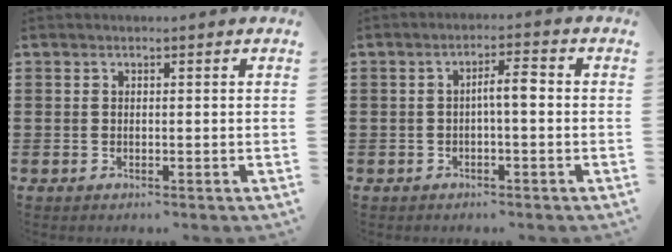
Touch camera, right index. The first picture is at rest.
{"total": 3.2, "force": [-0.3, 0.5, 3.2], "torque": [-0.059, 0.006, -0.010]}